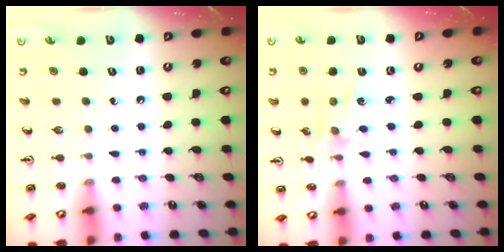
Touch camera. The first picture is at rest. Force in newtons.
{"total": 1.2, "press": 1.2, "slide": 0.2}